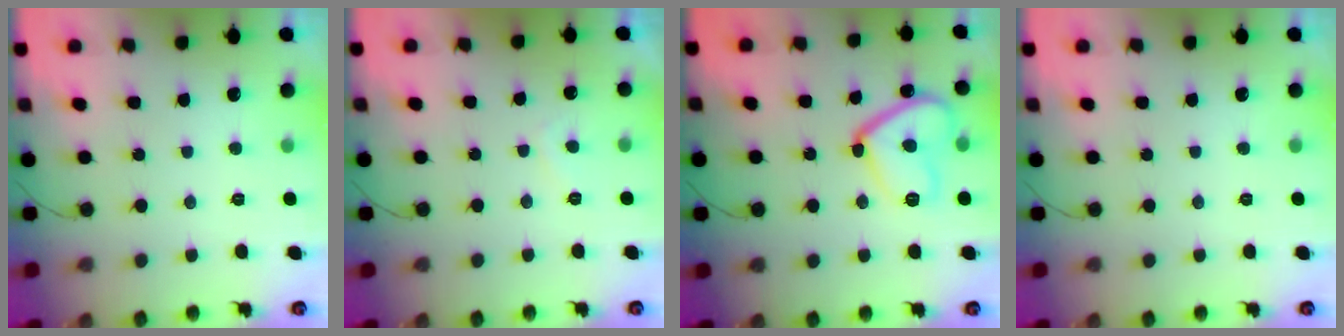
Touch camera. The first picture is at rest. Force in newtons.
{"total": 1.1, "press": 0.9, "slide": 0.6}
{"total": 13.5, "press": 13.5, "slide": 1.2}
{"total": 0.0}